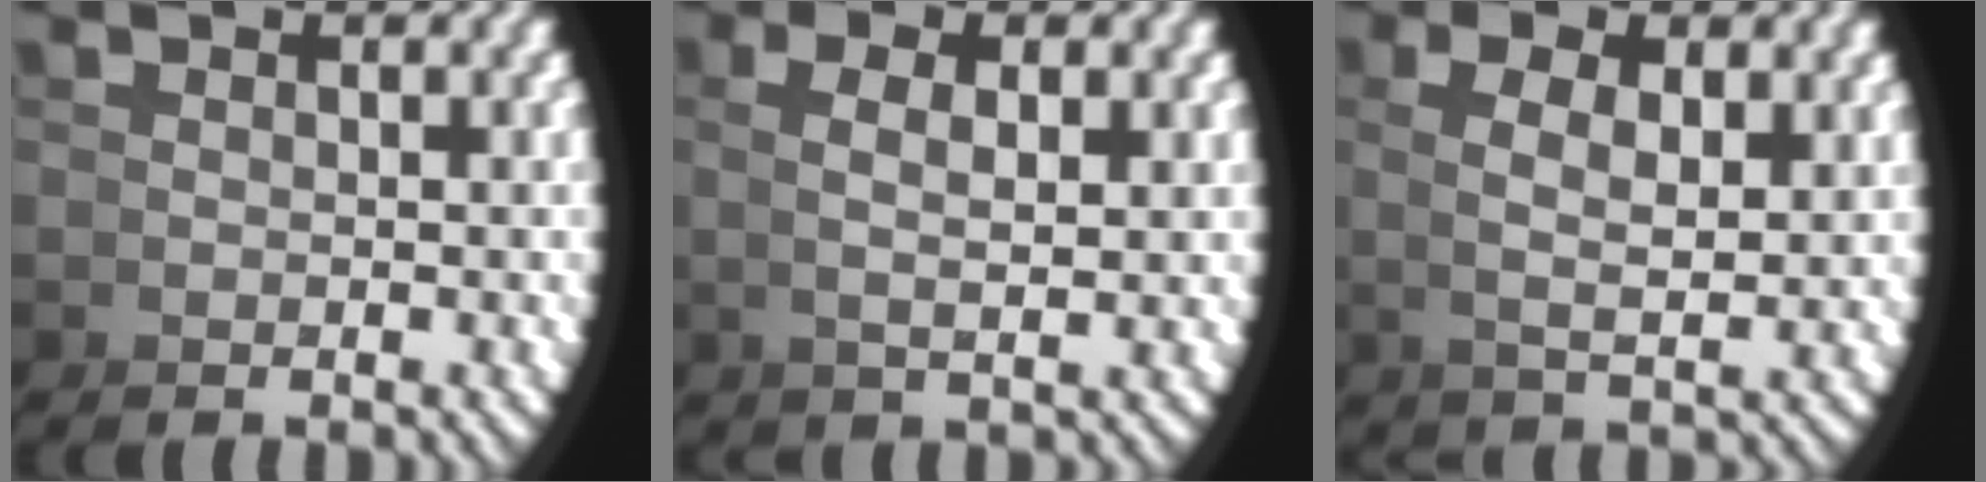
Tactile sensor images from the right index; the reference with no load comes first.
{"total": 2.4, "force": [1.3, -0.5, 2.0], "torque": [-0.035, 0.002, 0.032]}
{"total": 3.3, "force": [1.7, 0.4, 2.8], "torque": [-0.045, 0.002, 0.037]}